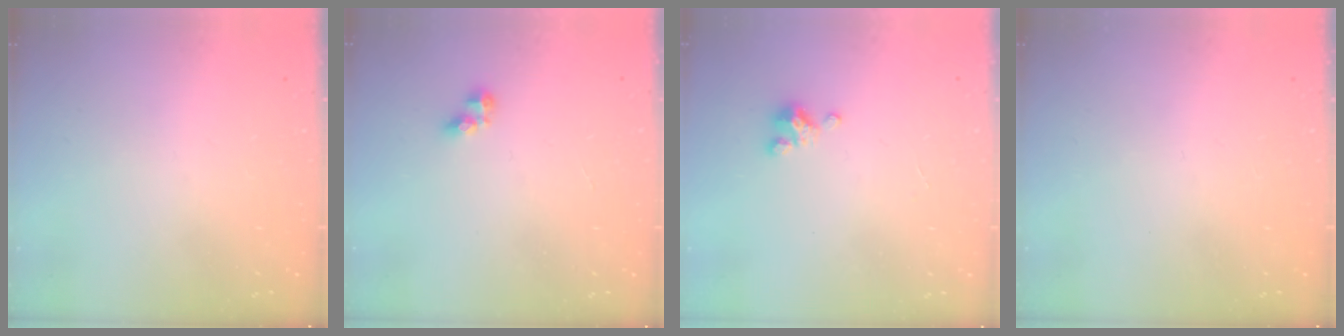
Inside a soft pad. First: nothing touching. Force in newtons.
{"total": 3.4, "press": 3.4, "slide": 0.5}
{"total": 3.4, "press": 3.4, "slide": 0.2}
{"total": 0.0}